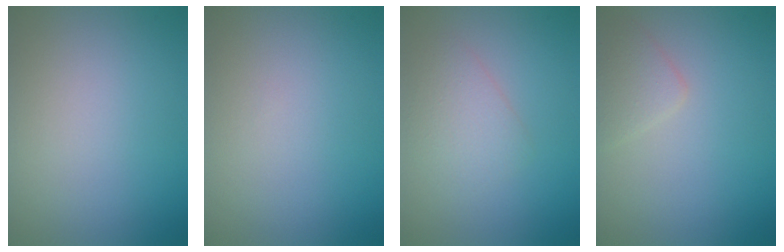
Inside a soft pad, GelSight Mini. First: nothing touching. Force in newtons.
{"total": 0.0}
{"total": 2.3, "press": 2.3, "slide": 0.1}
{"total": 1.9, "press": 1.9, "slide": 0.0}